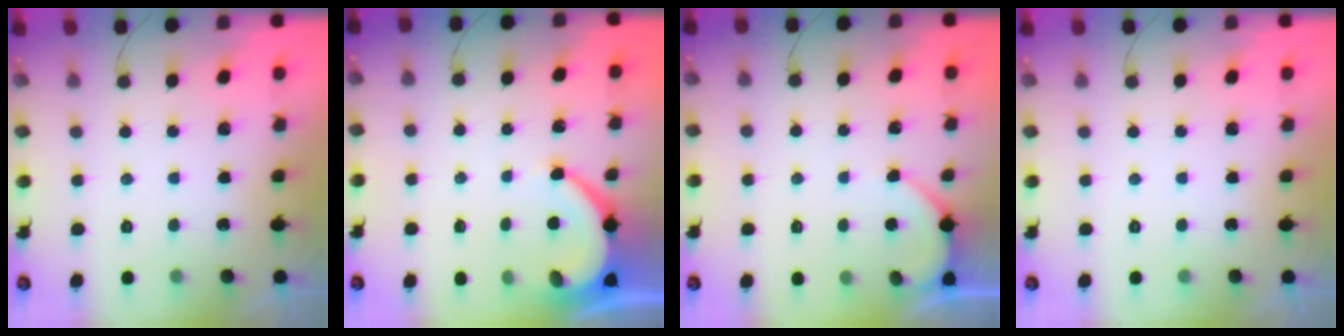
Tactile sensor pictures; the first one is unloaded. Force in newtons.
{"total": 6.6, "press": 6.6, "slide": 0.4}
{"total": 3.2, "press": 3.2, "slide": 0.3}
{"total": 0.0}